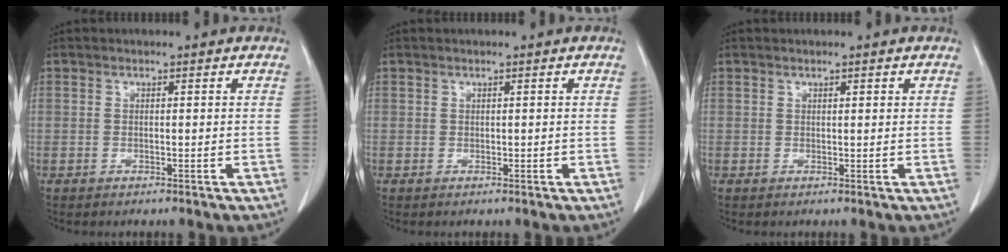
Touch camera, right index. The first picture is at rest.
{"total": 0.0}
{"total": 0.6, "force": [0.3, 0.2, 0.4], "torque": [-0.009, -0.001, 0.005]}